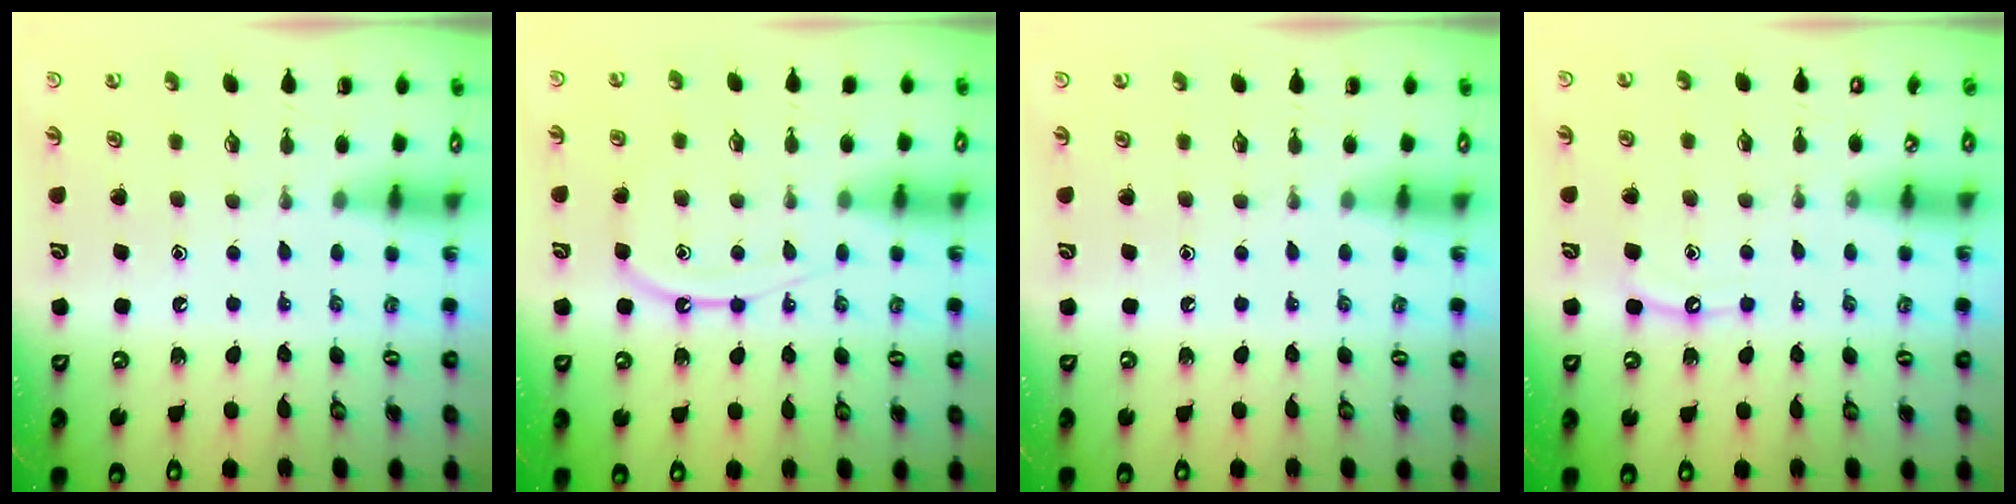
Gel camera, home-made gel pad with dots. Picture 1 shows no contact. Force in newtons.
{"total": 9.8, "press": 9.7, "slide": 0.9}
{"total": 0.0}
{"total": 5.6, "press": 5.6, "slide": 0.7}